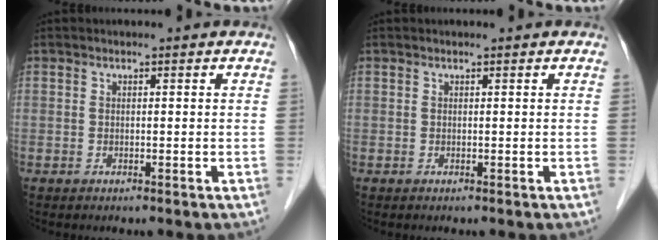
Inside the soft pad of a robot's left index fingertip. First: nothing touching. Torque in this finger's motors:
{"motor_torque": [0.00, 0.00, 0.00, 0.00]}